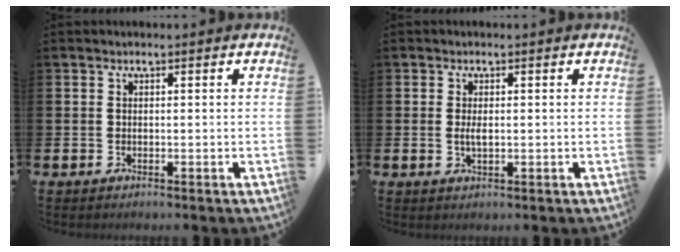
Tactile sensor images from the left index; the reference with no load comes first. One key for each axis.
{"total": 1.8, "fx": 0.1, "fy": 0.7, "fz": 1.6, "tx": -0.029, "ty": 0.001, "tz": 0.000}